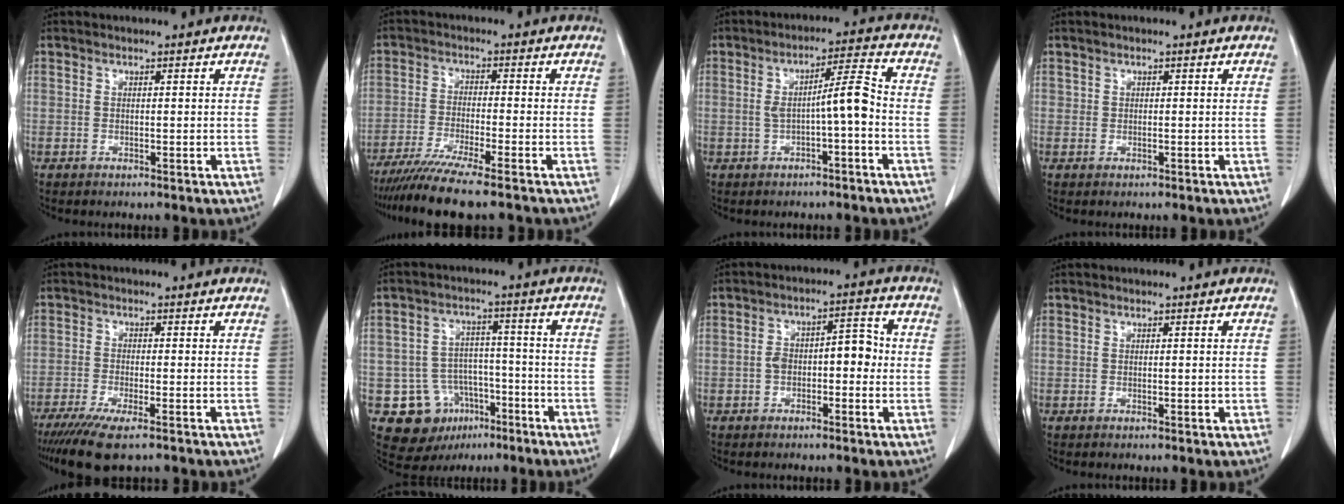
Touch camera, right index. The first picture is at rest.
{"total": 10.8, "force": [-8.8, -0.5, 6.1], "torque": [-0.089, -0.030, -0.143]}
{"total": 5.8, "force": [-1.0, 0.3, 5.7], "torque": [-0.092, 0.022, -0.010]}
{"total": 0.0}
{"total": 8.6, "force": [-6.3, 1.2, 5.7], "torque": [-0.092, -0.021, -0.102]}
{"total": 10.7, "force": [-4.9, 9.0, 3.1], "torque": [-0.050, 0.030, -0.063]}
{"total": 6.0, "force": [-0.7, 3.0, 5.2], "torque": [-0.083, 0.038, -0.011]}
{"total": 0.0}